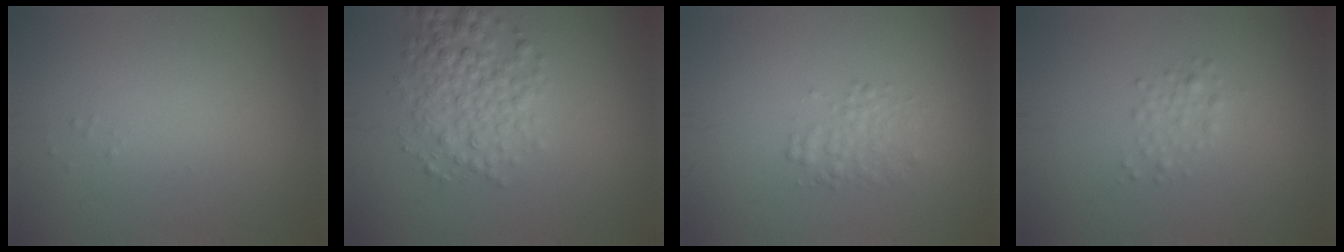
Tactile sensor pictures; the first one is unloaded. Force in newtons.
{"total": 4.3, "press": 4.3, "slide": 0.1}
{"total": 2.0, "press": 2.0, "slide": 0.1}
{"total": 1.3, "press": 1.3, "slide": 0.0}